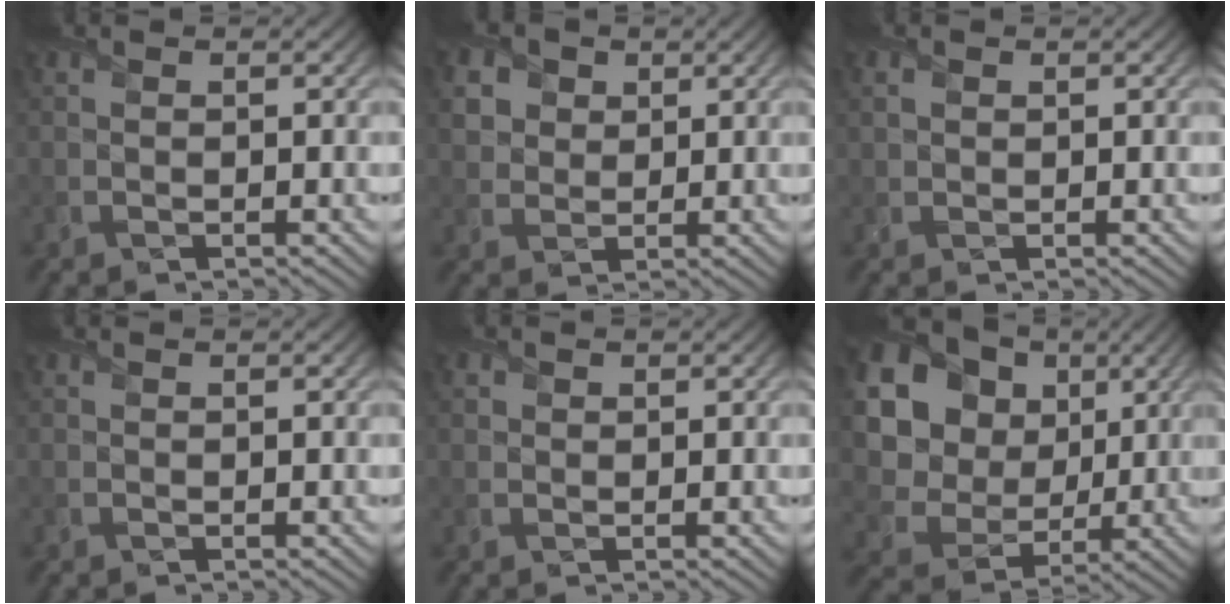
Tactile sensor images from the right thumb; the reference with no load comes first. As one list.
[{"total": 5.5, "force": [2.5, 4.3, 2.1], "torque": [-0.091, 0.000, 0.046]}, {"total": 1.1, "force": [0.5, 0.9, 0.5], "torque": [-0.014, 0.001, 0.011]}, {"total": 0.0}, {"total": 0.8, "force": [0.4, 0.7, 0.1], "torque": [-0.002, -0.003, 0.006]}, {"total": 16.5, "force": [4.9, 13.8, 7.6], "torque": [-0.255, 0.042, 0.113]}]